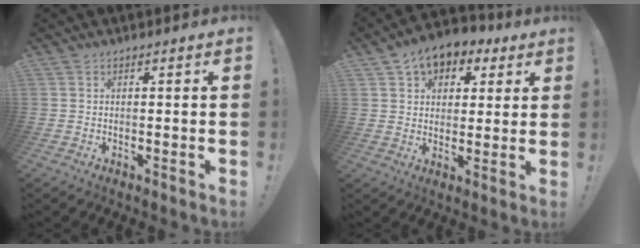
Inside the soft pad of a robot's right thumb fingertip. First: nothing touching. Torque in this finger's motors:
{"motor_torque": [0.11, 0.90, 0.04, 0.28, 0.28]}